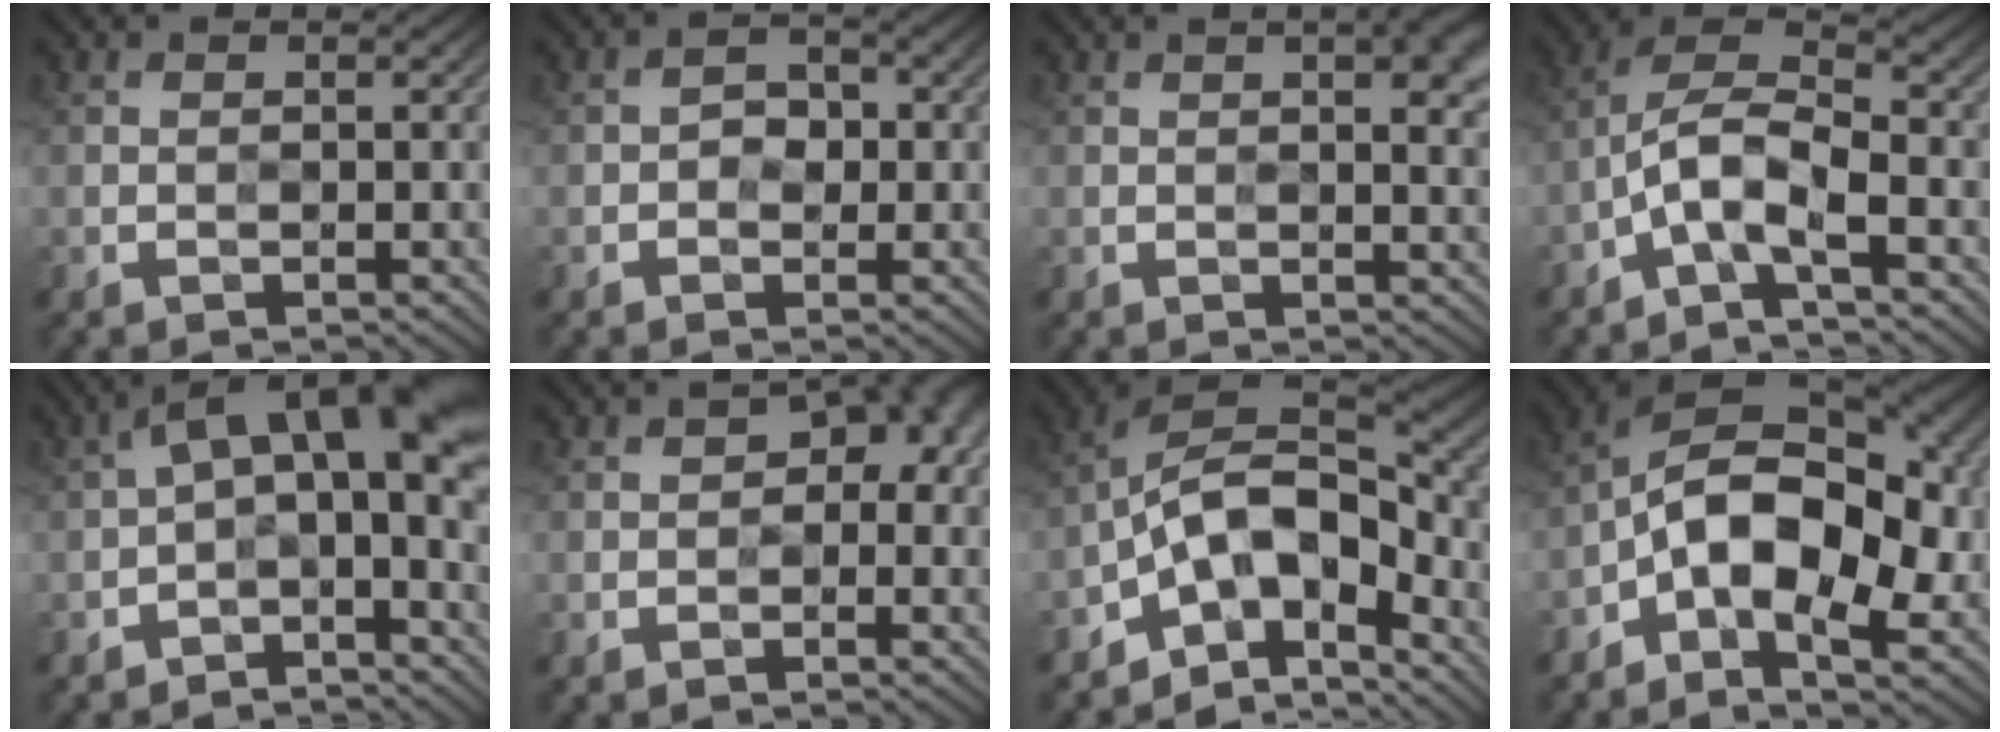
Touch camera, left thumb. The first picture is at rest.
{"total": 1.7, "force": [-0.4, 1.4, 0.9], "torque": [-0.010, 0.000, -0.011]}
{"total": 5.1, "force": [1.8, 1.4, 4.6], "torque": [-0.054, 0.009, 0.017]}
{"total": 7.0, "force": [-3.2, 2.5, 5.7], "torque": [-0.109, 0.013, -0.080]}
{"total": 9.4, "force": [0.5, 3.8, 8.5], "torque": [-0.133, 0.025, -0.006]}
{"total": 5.4, "force": [0.4, 3.4, 4.1], "torque": [-0.034, 0.007, 0.000]}
{"total": 12.3, "force": [-5.5, 6.2, 9.1], "torque": [-0.142, 0.000, -0.116]}
{"total": 13.8, "force": [-2.0, 7.8, 11.2], "torque": [-0.197, 0.003, -0.048]}